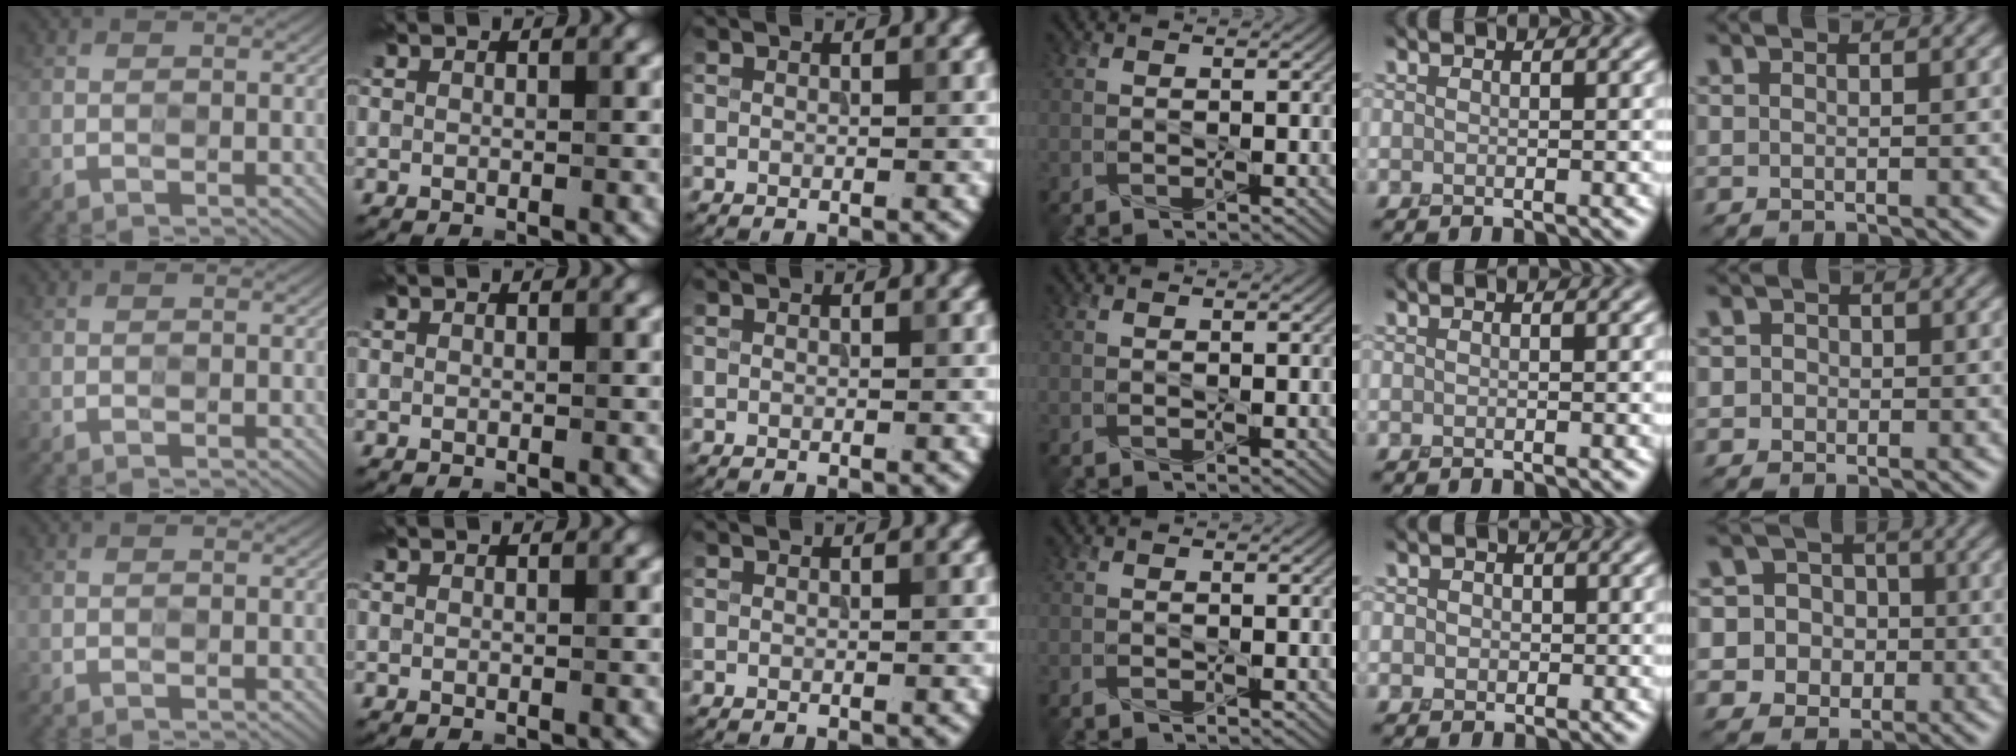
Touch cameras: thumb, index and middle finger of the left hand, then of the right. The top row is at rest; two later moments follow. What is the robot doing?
{"motion": "press", "object": "memory foam"}